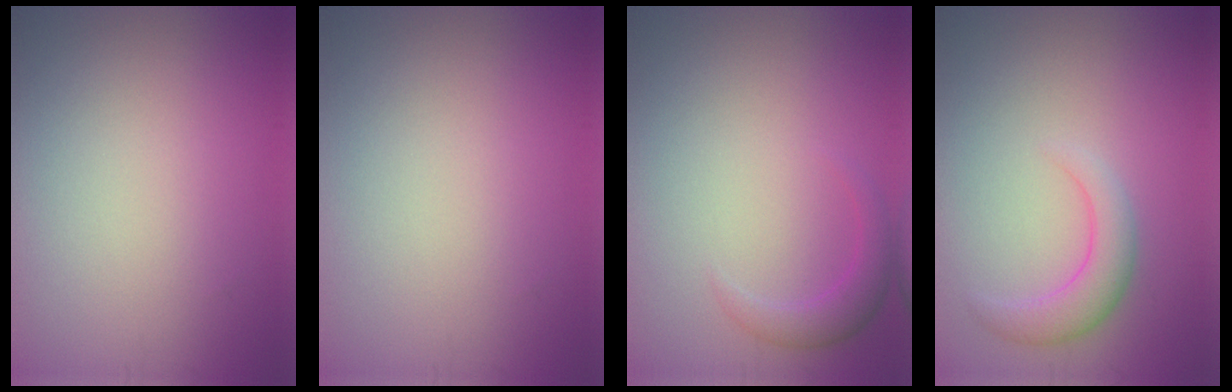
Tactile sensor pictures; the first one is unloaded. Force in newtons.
{"total": 0.0}
{"total": 2.1, "press": 2.1, "slide": 0.2}
{"total": 2.9, "press": 2.9, "slide": 0.1}